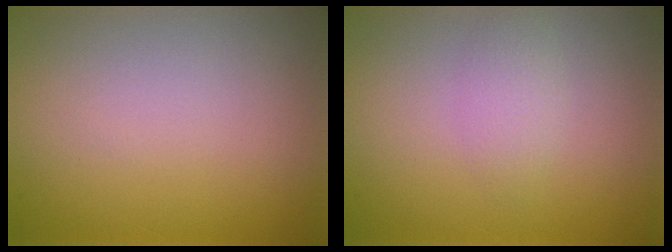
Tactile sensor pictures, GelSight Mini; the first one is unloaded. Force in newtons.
{"total": 1.6, "press": 1.6, "slide": 0.1}